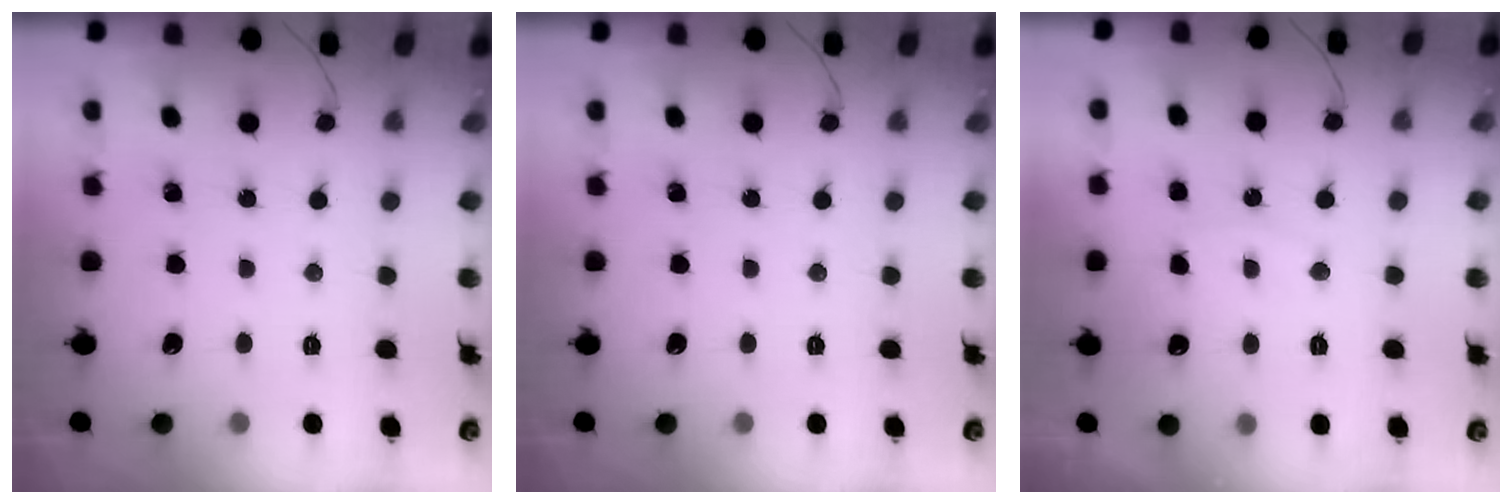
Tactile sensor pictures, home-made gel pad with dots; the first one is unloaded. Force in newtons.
{"total": 0.0}
{"total": 6.5, "press": 6.5, "slide": 0.3}